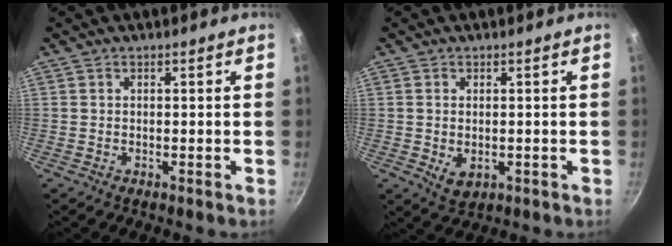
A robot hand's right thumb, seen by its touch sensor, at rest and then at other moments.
{"total": 4.1, "force": [-0.5, 2.7, 3.0], "torque": [-0.049, -0.011, -0.003]}